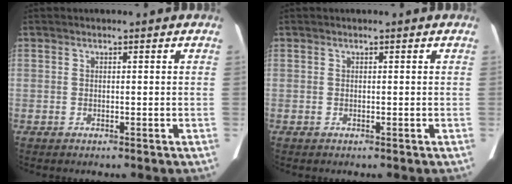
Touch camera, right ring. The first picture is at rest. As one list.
[{"total": 0.0}]